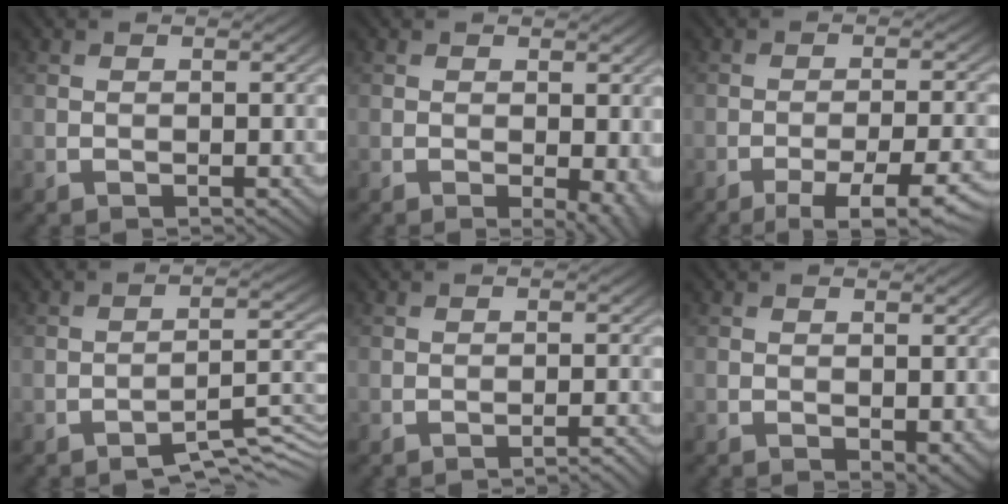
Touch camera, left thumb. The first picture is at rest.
{"total": 2.8, "force": [-0.6, 1.0, 2.5], "torque": [-0.031, -0.005, -0.007]}
{"total": 9.4, "force": [-6.4, 1.7, 6.7], "torque": [-0.108, 0.003, -0.081]}
{"total": 5.9, "force": [-4.2, 1.2, 4.0], "torque": [-0.056, 0.009, -0.062]}
{"total": 1.7, "force": [-1.4, 0.1, 1.0], "torque": [-0.007, 0.008, -0.027]}
{"total": 1.8, "force": [-0.5, 1.0, 1.5], "torque": [-0.023, -0.010, -0.006]}